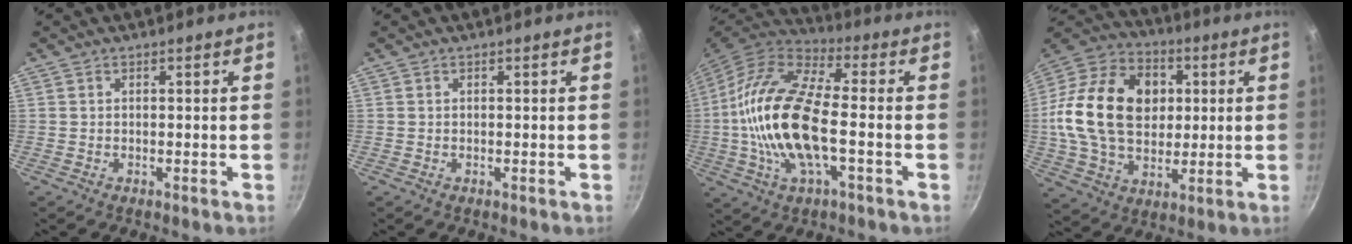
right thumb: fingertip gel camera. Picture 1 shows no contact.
{"total": 0.0}
{"total": 20.1, "force": [-2.2, 8.4, 18.1], "torque": [-0.355, 0.027, -0.058]}
{"total": 23.8, "force": [2.6, 17.2, 16.1], "torque": [-0.266, 0.023, 0.040]}